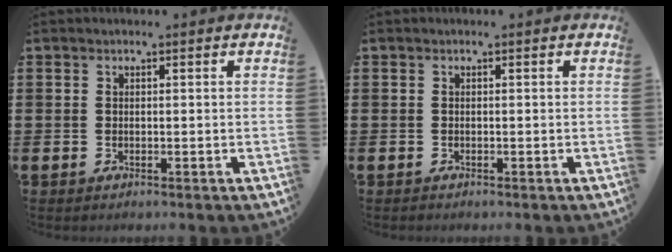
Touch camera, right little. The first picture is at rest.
{"total": 0.0}